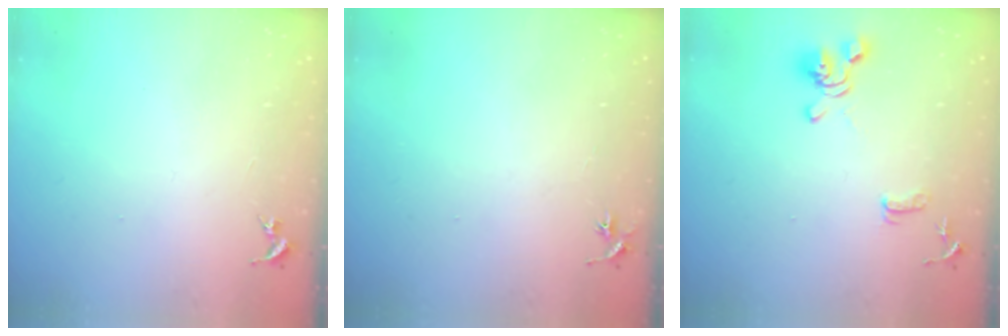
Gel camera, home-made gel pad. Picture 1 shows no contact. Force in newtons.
{"total": 2.9, "press": 2.9, "slide": 0.3}
{"total": 11.5, "press": 11.4, "slide": 1.6}